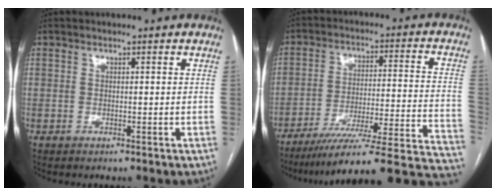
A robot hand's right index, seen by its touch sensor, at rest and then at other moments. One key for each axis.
{"total": 26.2, "fx": -22.5, "fy": 1.0, "fz": 13.5, "tx": -0.109, "ty": -0.001, "tz": -0.311}